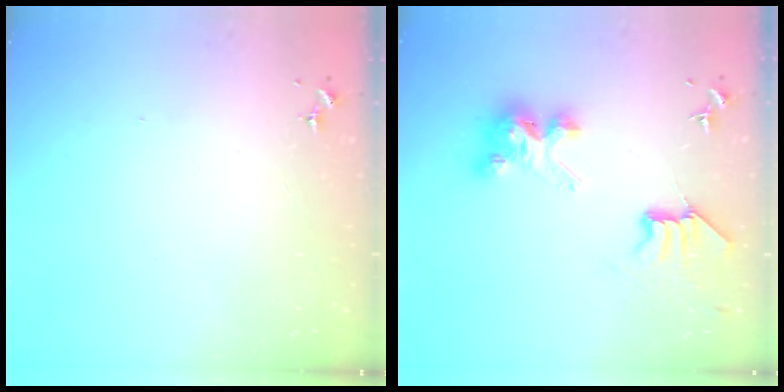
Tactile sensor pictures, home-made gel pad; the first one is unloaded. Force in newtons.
{"total": 8.4, "press": 8.3, "slide": 0.2}